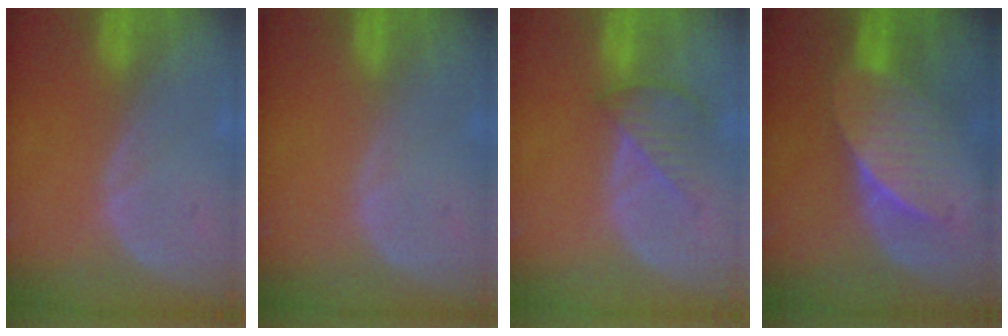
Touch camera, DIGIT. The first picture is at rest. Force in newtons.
{"total": 0.0}
{"total": 4.6, "press": 4.2, "slide": 1.8}
{"total": 7.2, "press": 6.6, "slide": 2.8}